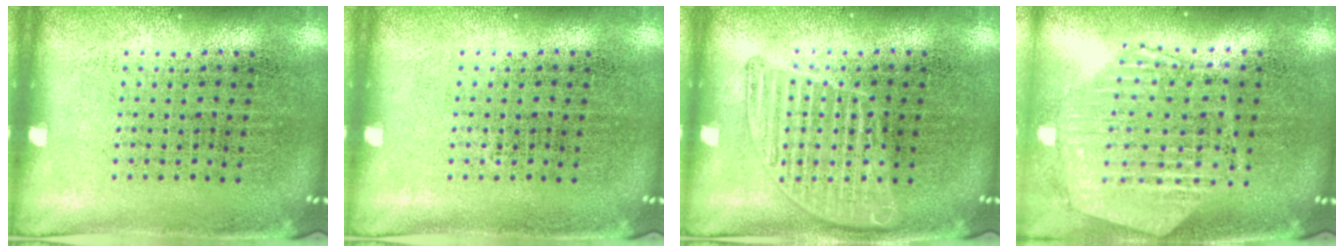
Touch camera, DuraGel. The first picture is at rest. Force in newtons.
{"total": 0.0}
{"total": 1.8, "press": 1.8, "slide": 0.2}
{"total": 1.3, "press": 1.2, "slide": 0.4}